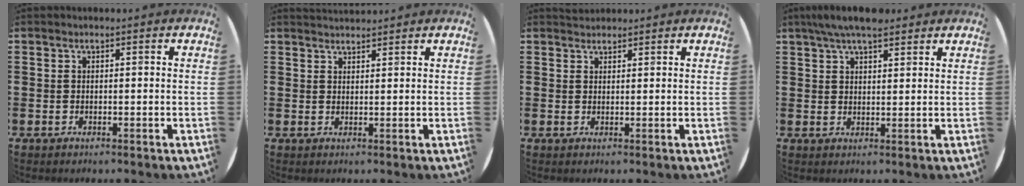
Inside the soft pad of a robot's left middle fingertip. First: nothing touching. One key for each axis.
{"total": 1.3, "fx": 1.3, "fy": 0.1, "fz": 0.0, "tx": -0.001, "ty": 0.001, "tz": 0.025}
{"total": 1.1, "fx": 1.1, "fy": 0.3, "fz": -0.1, "tx": -0.001, "ty": 0.001, "tz": 0.022}
{"total": 5.1, "fx": 4.2, "fy": 1.3, "fz": 2.6, "tx": -0.052, "ty": -0.005, "tz": 0.074}